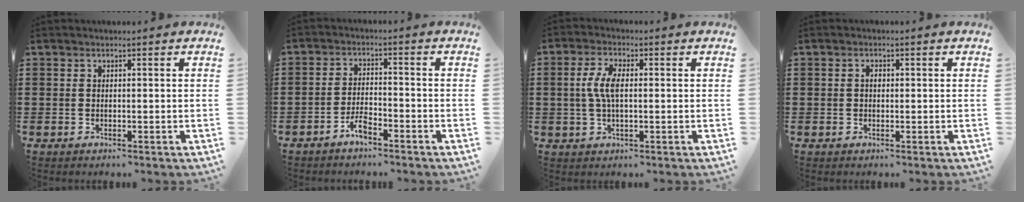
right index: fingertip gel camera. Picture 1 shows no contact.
{"total": 3.4, "force": [-2.6, 1.0, 2.0], "torque": [-0.043, 0.006, -0.052]}
{"total": 5.4, "force": [0.2, 2.1, 4.9], "torque": [-0.110, 0.002, -0.003]}
{"total": 1.1, "force": [0.1, 0.6, 0.9], "torque": [-0.018, 0.003, 0.002]}